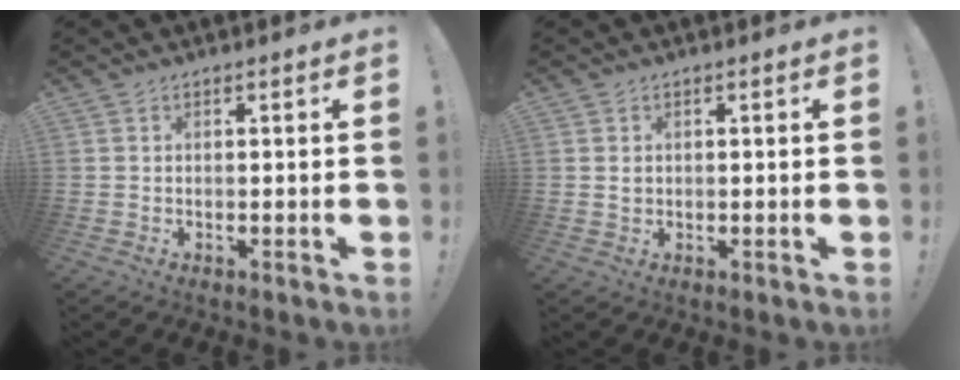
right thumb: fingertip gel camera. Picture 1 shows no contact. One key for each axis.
{"total": 1.1, "fx": 0.2, "fy": 1.0, "fz": 0.3, "tx": -0.005, "ty": 0.005, "tz": 0.003}